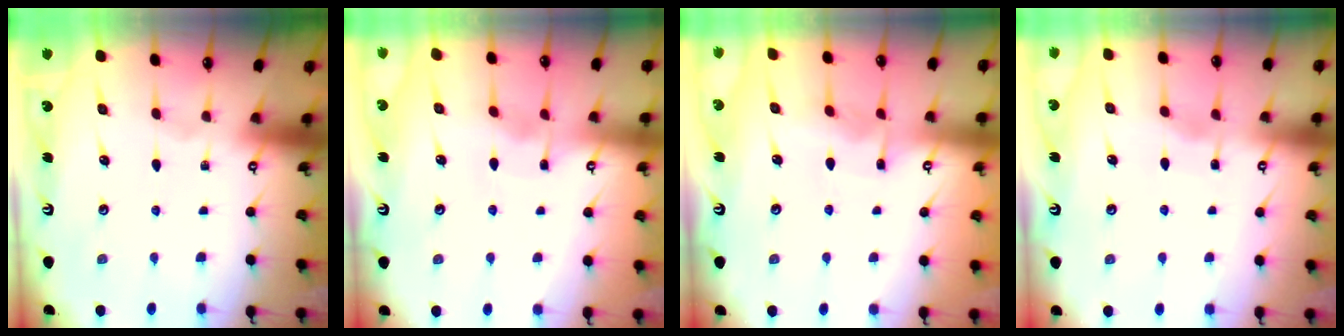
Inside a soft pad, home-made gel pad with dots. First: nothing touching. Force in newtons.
{"total": 3.1, "press": 3.1, "slide": 0.5}
{"total": 5.0, "press": 5.0, "slide": 0.8}
{"total": 2.6, "press": 2.6, "slide": 0.3}